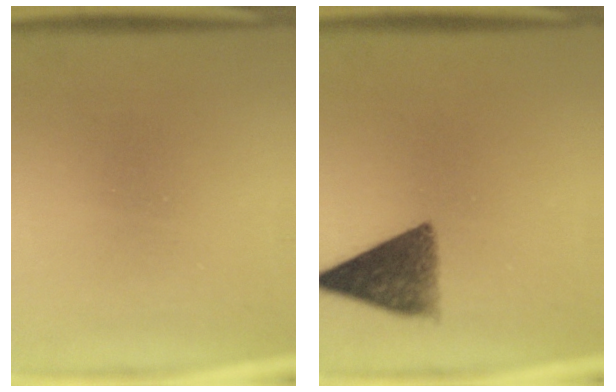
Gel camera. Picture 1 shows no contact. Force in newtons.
{"total": 8.8}